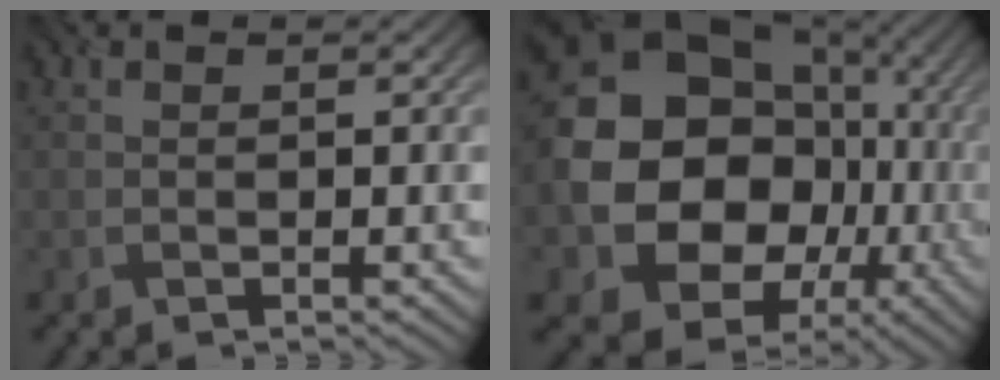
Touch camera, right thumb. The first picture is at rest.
{"total": 17.9, "force": [-1.8, 15.3, 9.0], "torque": [-0.191, -0.028, -0.034]}